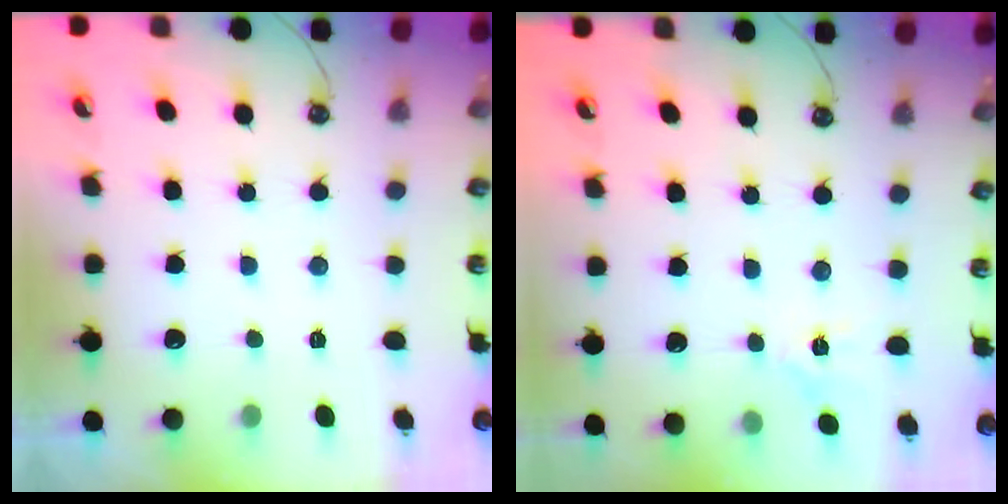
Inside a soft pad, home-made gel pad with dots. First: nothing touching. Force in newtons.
{"total": 3.7, "press": 3.7, "slide": 0.1}